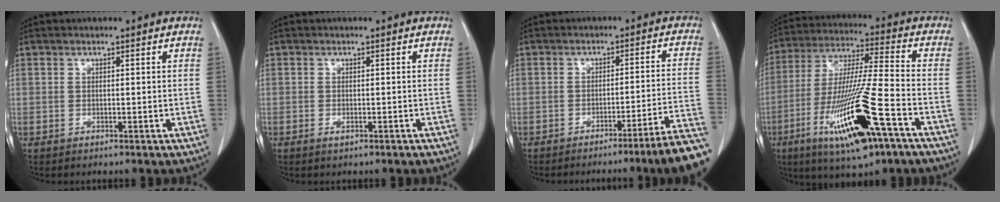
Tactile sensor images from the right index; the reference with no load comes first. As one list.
[{"total": 0.8, "force": [-0.5, 0.3, 0.6], "torque": [-0.013, -0.001, -0.006]}, {"total": 12.4, "force": [-10.4, -2.2, 6.4], "torque": [-0.023, 0.013, -0.135]}, {"total": 19.4, "force": [-8.8, 1.7, 17.2], "torque": [-0.346, -0.036, -0.155]}]